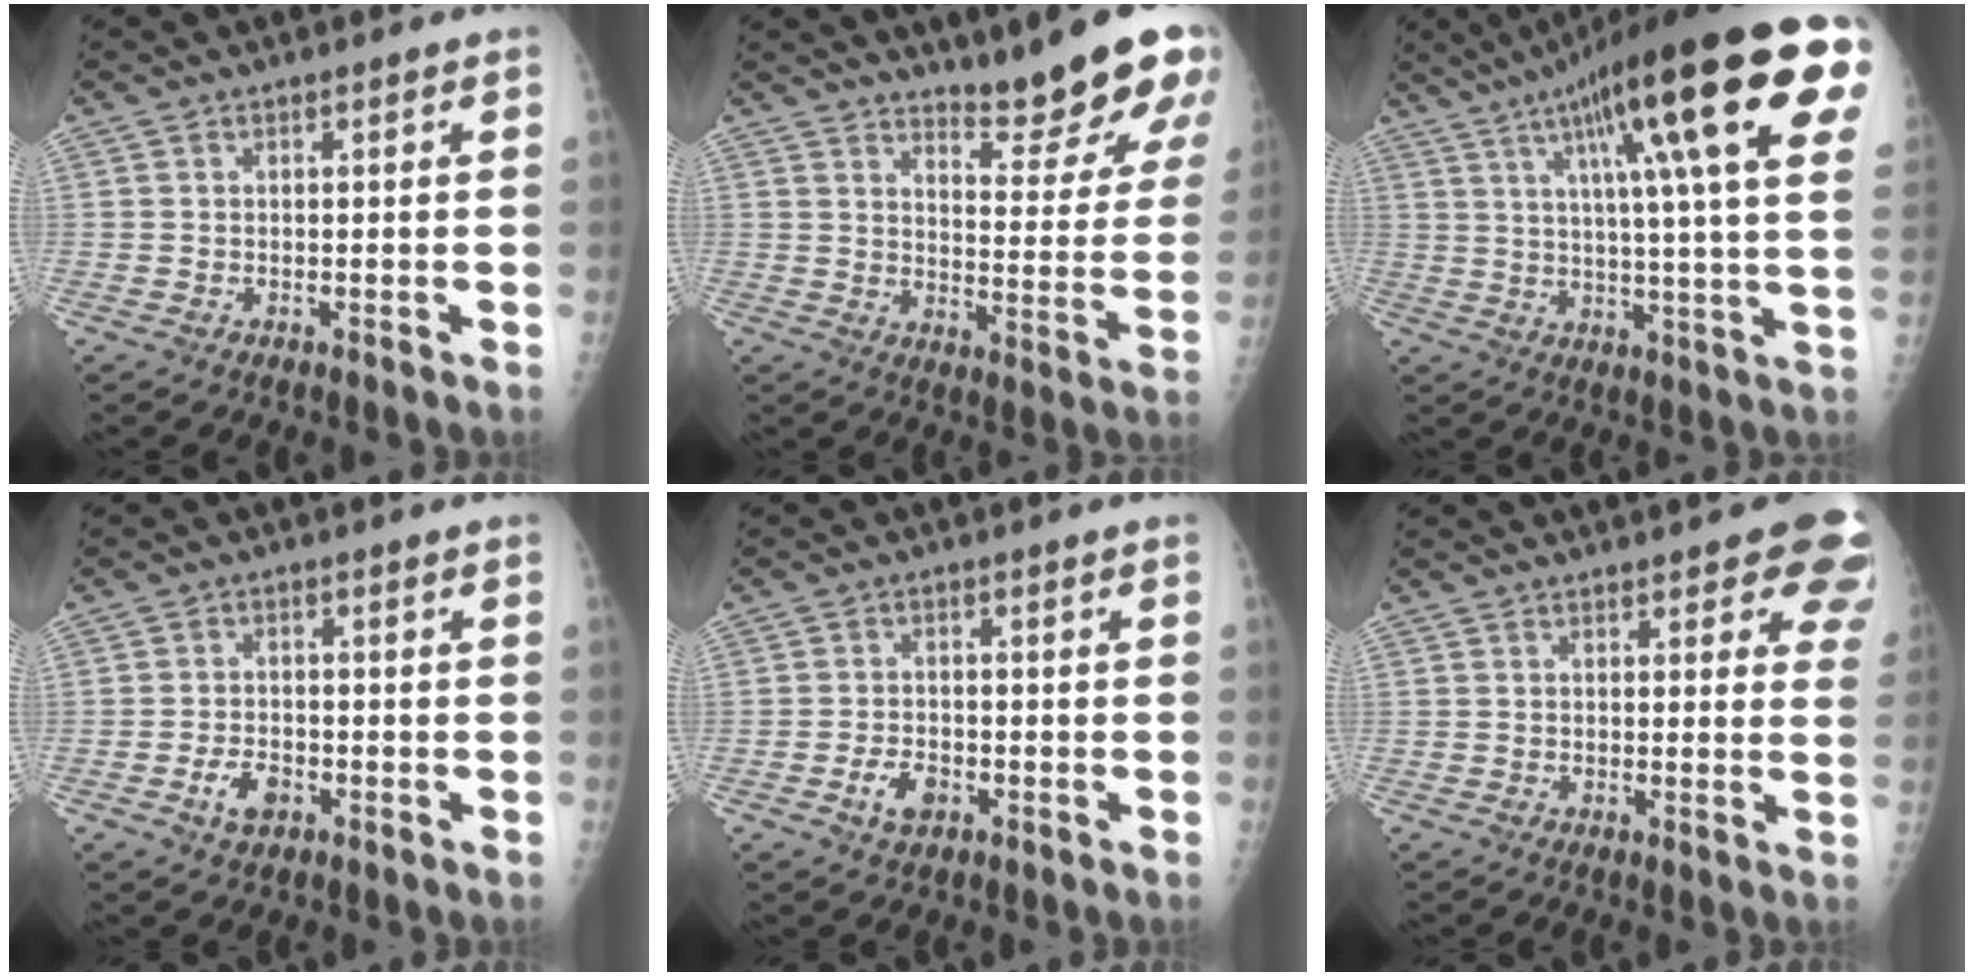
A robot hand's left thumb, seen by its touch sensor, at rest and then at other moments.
{"total": 16.1, "force": [13.2, 2.6, 9.0], "torque": [-0.090, -0.111, 0.178]}
{"total": 27.5, "force": [12.1, 4.5, 24.3], "torque": [-0.328, 0.002, 0.172]}
{"total": 4.2, "force": [-2.0, 2.7, 2.5], "torque": [-0.036, 0.013, -0.036]}
{"total": 4.1, "force": [-2.0, 2.6, 2.5], "torque": [-0.035, 0.012, -0.034]}
{"total": 8.4, "force": [5.7, 3.4, 5.2], "torque": [-0.016, -0.018, 0.049]}